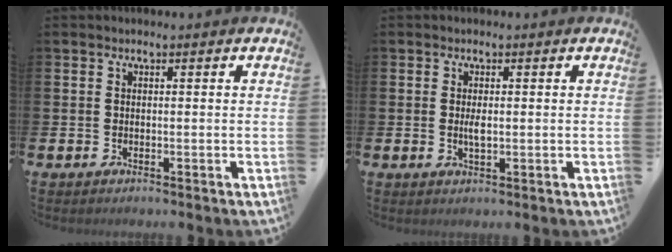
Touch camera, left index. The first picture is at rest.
{"total": 1.7, "force": [0.2, 0.6, 1.6], "torque": [-0.029, 0.001, 0.000]}